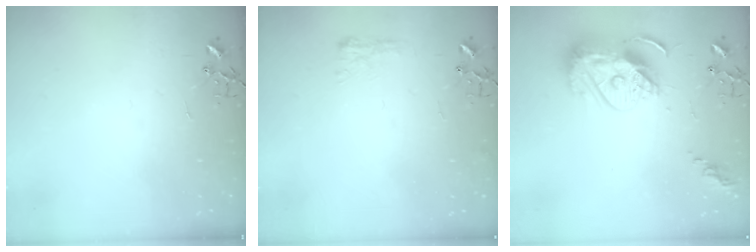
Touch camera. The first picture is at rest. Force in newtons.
{"total": 8.0, "press": 7.9, "slide": 0.7}
{"total": 15.1, "press": 15.0, "slide": 1.1}